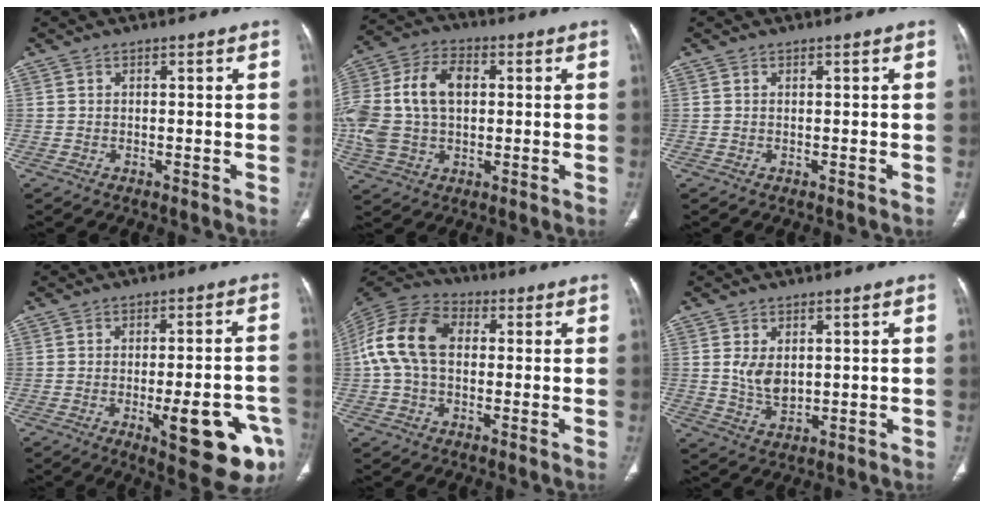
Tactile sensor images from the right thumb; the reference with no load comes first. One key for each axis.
{"total": 18.0, "fx": 1.3, "fy": 12.1, "fz": 13.2, "tx": -0.294, "ty": 0.022, "tz": 0.025}
{"total": 0.0}
{"total": 15.3, "fx": -5.8, "fy": 4.4, "fz": 13.4, "tx": -0.132, "ty": 0.019, "tz": -0.062}
{"total": 13.9, "fx": 1.3, "fy": 9.4, "fz": 10.2, "tx": -0.202, "ty": 0.035, "tz": 0.015}
{"total": 5.4, "fx": 1.2, "fy": 3.4, "fz": 4.0, "tx": -0.064, "ty": -0.015, "tz": 0.032}